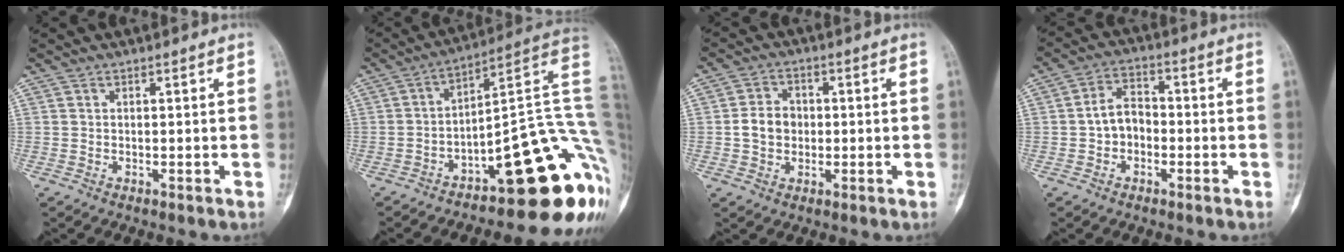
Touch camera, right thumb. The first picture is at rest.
{"total": 24.2, "force": [-8.7, 8.1, 21.1], "torque": [-0.171, 0.098, -0.111]}
{"total": 5.7, "force": [-0.3, 4.7, 3.2], "torque": [-0.044, 0.013, -0.010]}
{"total": 5.9, "force": [-1.2, 4.4, 3.7], "torque": [-0.046, 0.026, -0.033]}